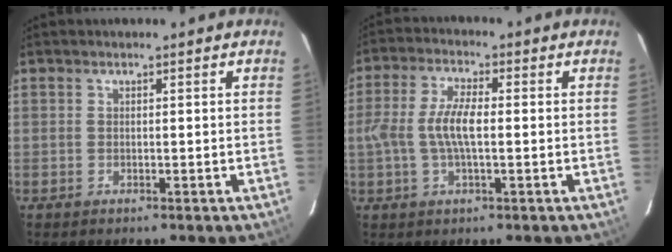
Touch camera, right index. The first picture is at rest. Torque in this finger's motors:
{"motor_torque": [0.21, 0.05, 0.19, 0.12]}